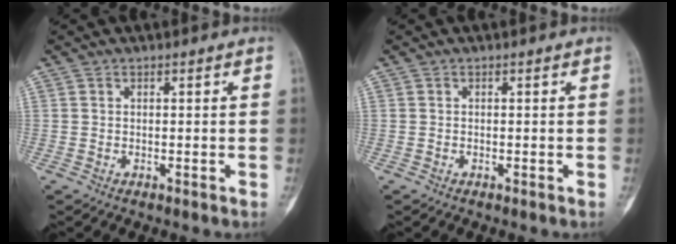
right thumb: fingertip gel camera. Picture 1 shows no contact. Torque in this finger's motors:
{"motor_torque": [-0.24, -0.07, 0.02, 0.14, 0.00]}